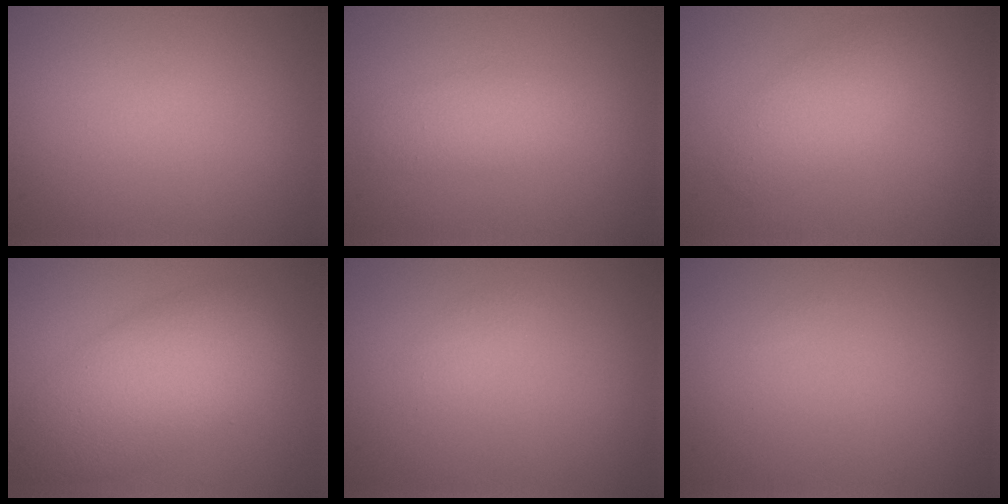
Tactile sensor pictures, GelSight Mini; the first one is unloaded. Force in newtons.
{"total": 2.3, "press": 2.3, "slide": 0.1}
{"total": 2.7, "press": 2.7, "slide": 0.2}
{"total": 7.2, "press": 7.2, "slide": 0.2}
{"total": 0.6, "press": 0.6, "slide": 0.1}
{"total": 0.0}